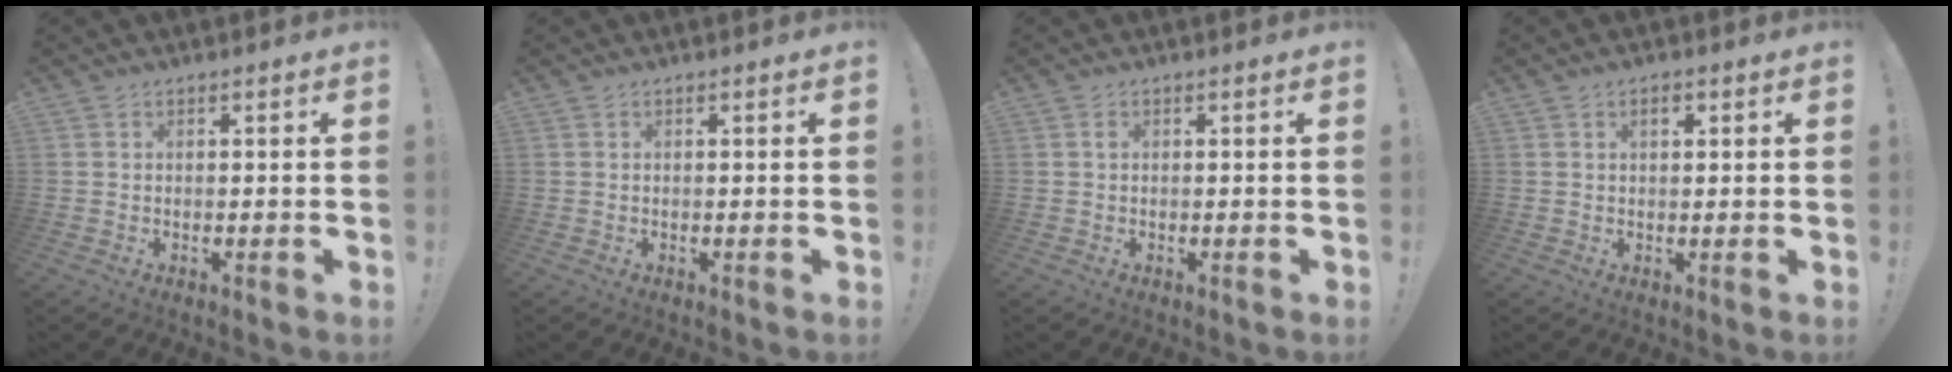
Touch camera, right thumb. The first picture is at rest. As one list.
[{"total": 0.0}, {"total": 0.9, "force": [0.0, 0.4, 0.8], "torque": [-0.020, 0.005, 0.001]}, {"total": 1.8, "force": [0.7, 1.0, 1.3], "torque": [-0.020, 0.001, 0.010]}]